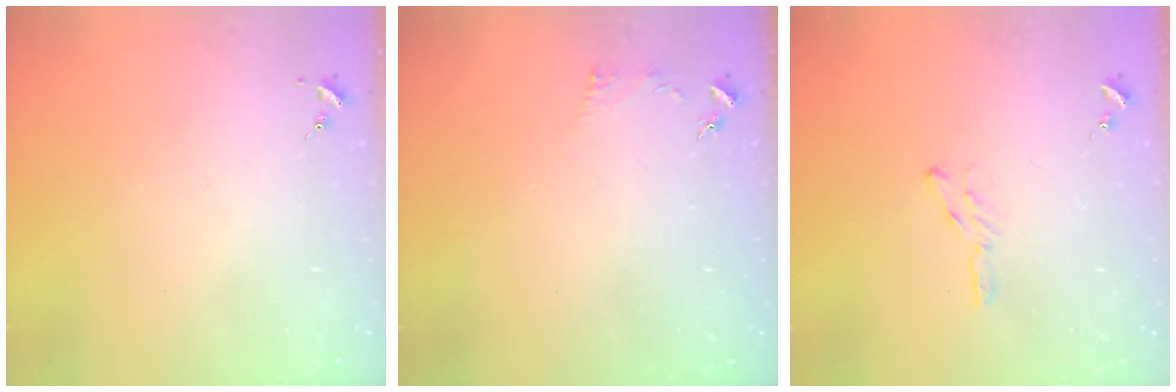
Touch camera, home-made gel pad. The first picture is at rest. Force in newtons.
{"total": 3.4, "press": 3.3, "slide": 0.5}
{"total": 4.3, "press": 4.2, "slide": 0.4}